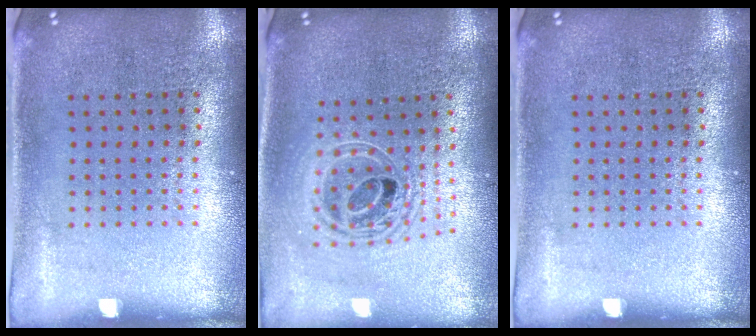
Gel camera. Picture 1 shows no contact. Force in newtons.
{"total": 2.1, "press": 1.6, "slide": 1.3}
{"total": 0.0}